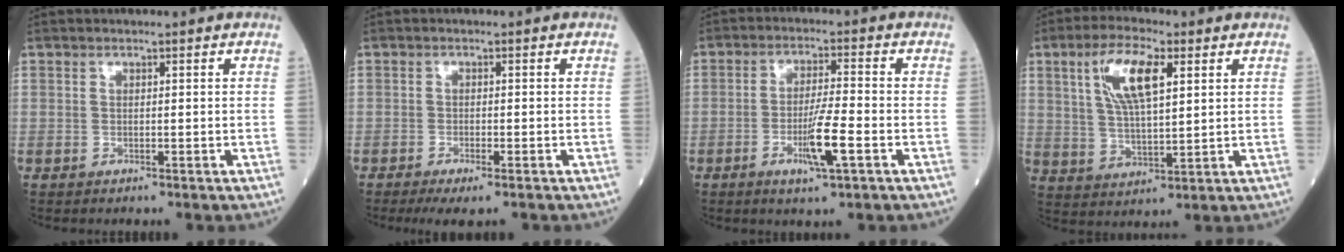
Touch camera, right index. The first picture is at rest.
{"total": 4.3, "force": [-3.1, 0.8, 2.9], "torque": [-0.048, -0.010, -0.046]}
{"total": 6.8, "force": [-2.7, 0.0, 6.3], "torque": [-0.122, -0.012, -0.049]}
{"total": 9.6, "force": [3.6, 2.6, 8.5], "torque": [-0.174, 0.009, 0.072]}